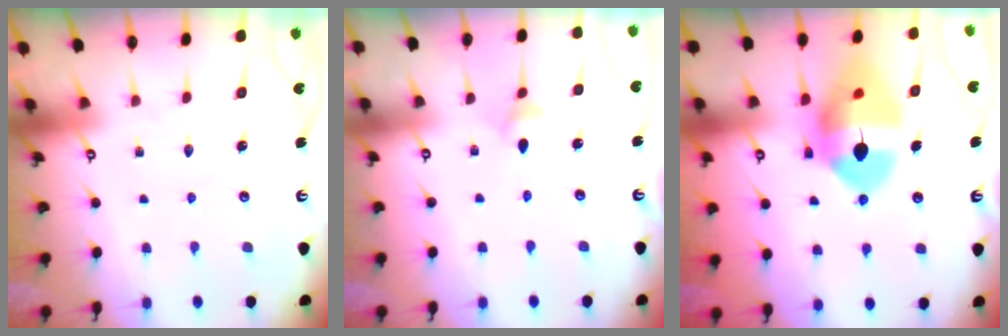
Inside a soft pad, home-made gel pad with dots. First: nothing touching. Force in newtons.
{"total": 3.4, "press": 3.3, "slide": 0.6}
{"total": 15.7, "press": 15.6, "slide": 2.0}